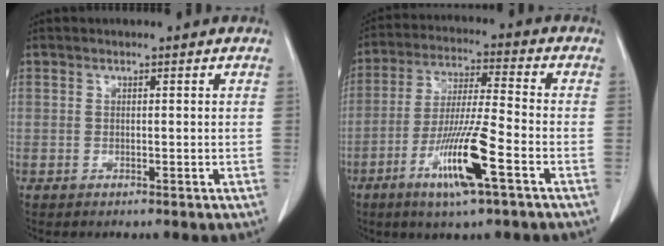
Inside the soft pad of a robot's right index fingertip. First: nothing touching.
{"total": 12.3, "force": [-5.5, 0.3, 11.0], "torque": [-0.212, -0.018, -0.103]}